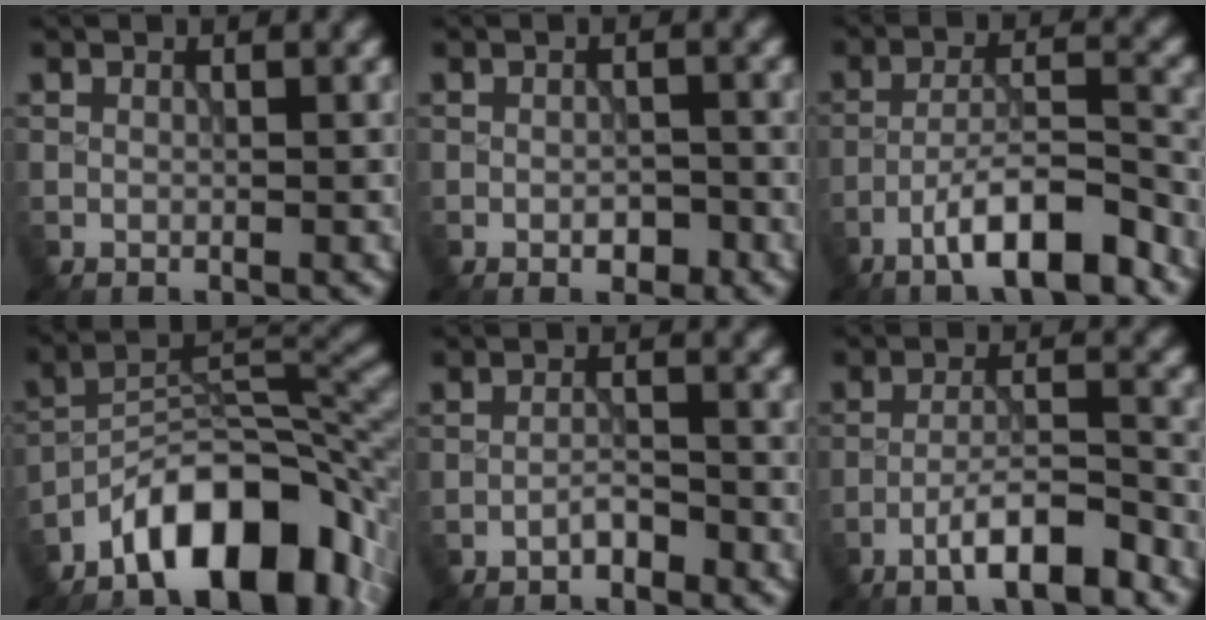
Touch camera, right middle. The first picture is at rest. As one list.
[{"total": 1.6, "force": [-0.8, 0.8, 1.1], "torque": [-0.017, 0.001, -0.014]}, {"total": 7.3, "force": [-4.7, 1.6, 5.4], "torque": [-0.087, 0.011, -0.082]}, {"total": 11.3, "force": [-6.8, 4.9, 7.6], "torque": [-0.101, 0.010, -0.128]}, {"total": 1.4, "force": [-1.2, 0.3, 0.8], "torque": [-0.012, 0.006, -0.024]}, {"total": 5.4, "force": [-3.5, 1.0, 4.1], "torque": [-0.067, 0.009, -0.065]}]